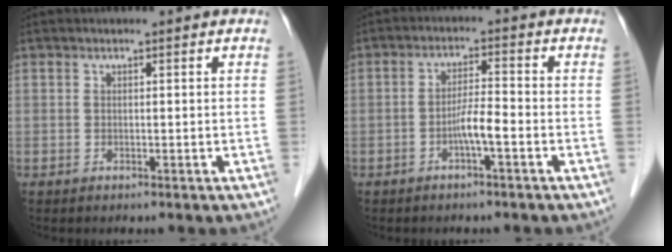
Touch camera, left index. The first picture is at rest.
{"total": 3.8, "force": [-1.7, 0.1, 3.4], "torque": [-0.064, 0.003, -0.033]}